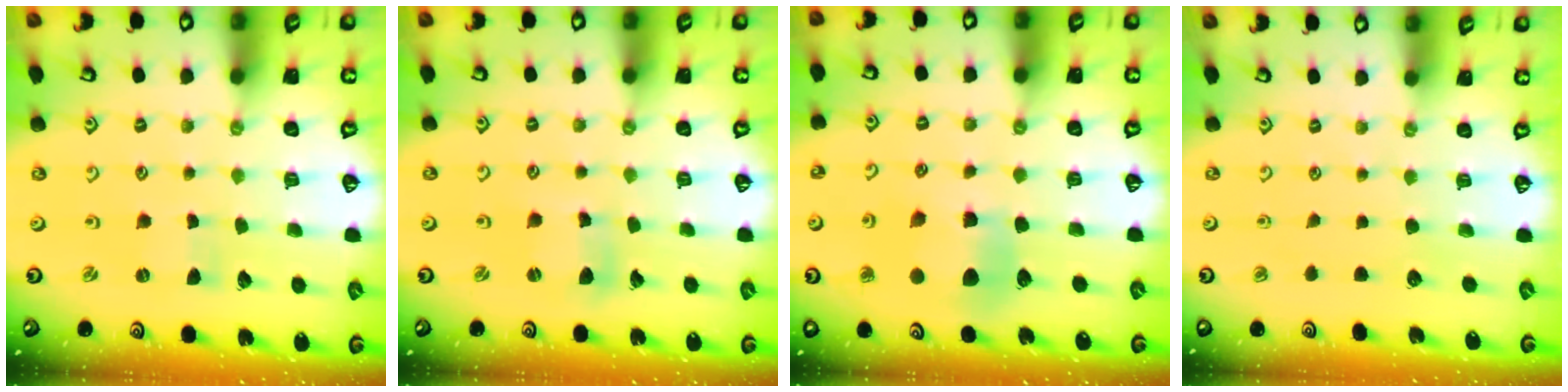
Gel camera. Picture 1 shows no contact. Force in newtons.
{"total": 4.0, "press": 4.0, "slide": 0.5}
{"total": 9.0, "press": 8.9, "slide": 1.0}
{"total": 0.0}